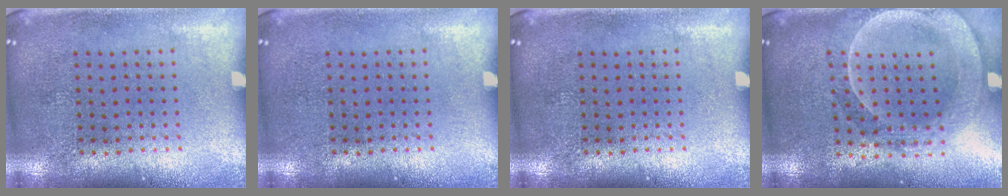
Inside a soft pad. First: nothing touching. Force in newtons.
{"total": 0.0}
{"total": 0.0}
{"total": 2.3, "press": 2.1, "slide": 0.9}